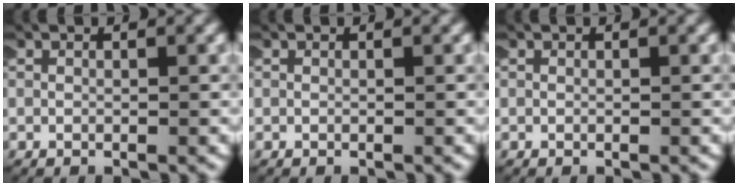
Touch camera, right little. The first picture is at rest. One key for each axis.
{"total": 0.0}
{"total": 0.0}